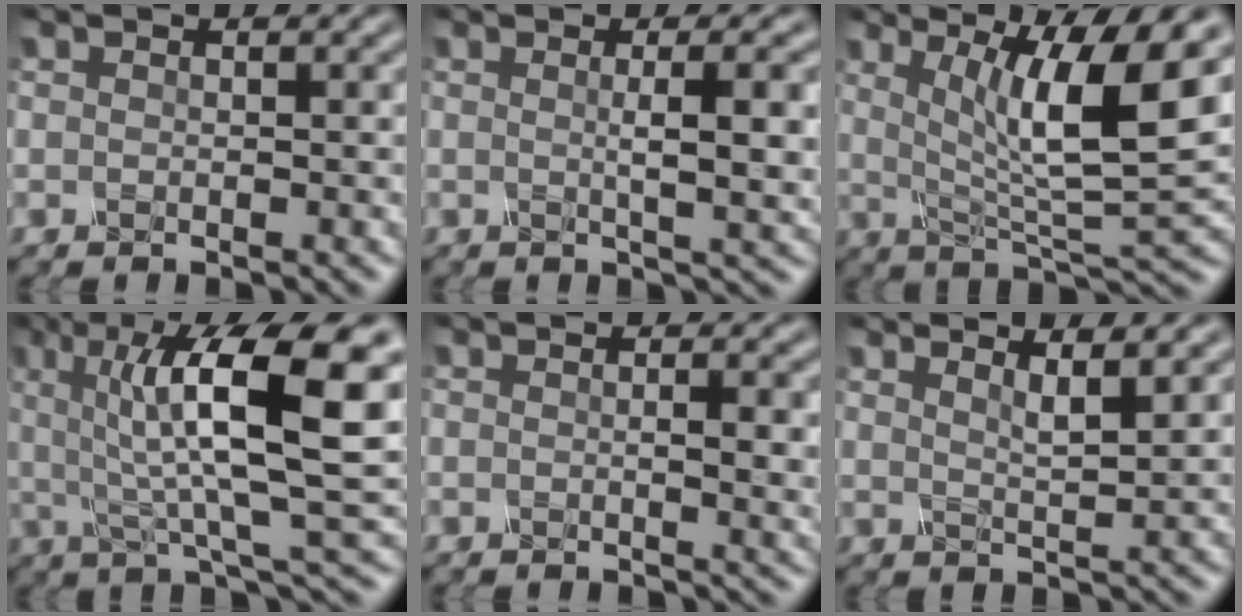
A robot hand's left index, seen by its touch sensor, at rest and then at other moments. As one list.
[{"total": 5.1, "force": [0.4, 1.1, 5.0], "torque": [-0.063, 0.011, 0.012]}, {"total": 10.1, "force": [2.2, 2.0, 9.7], "torque": [-0.155, 0.000, 0.048]}, {"total": 11.8, "force": [2.4, 3.1, 11.1], "torque": [-0.188, 0.009, 0.047]}, {"total": 2.6, "force": [0.0, 0.5, 2.6], "torque": [-0.034, 0.001, 0.006]}, {"total": 2.5, "force": [1.8, 0.3, 1.8], "torque": [-0.024, 0.010, 0.026]}]